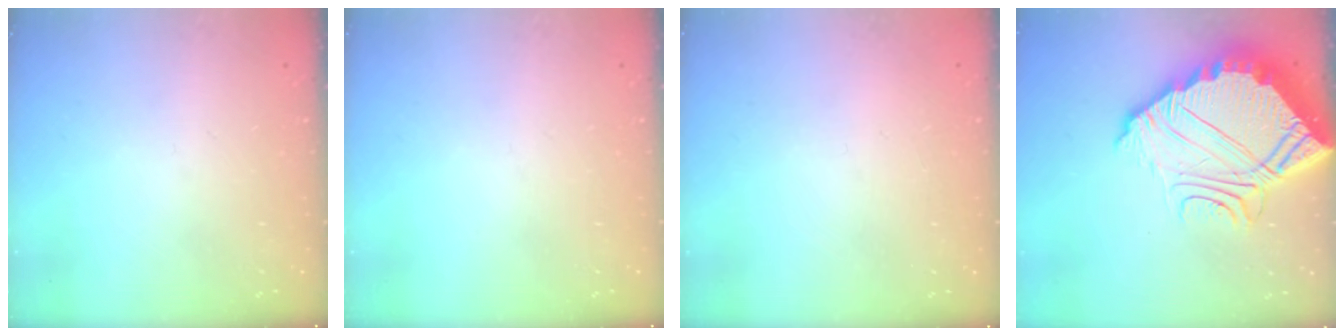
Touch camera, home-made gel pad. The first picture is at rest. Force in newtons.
{"total": 0.0}
{"total": 2.3, "press": 2.3, "slide": 0.1}
{"total": 15.8, "press": 15.7, "slide": 1.3}